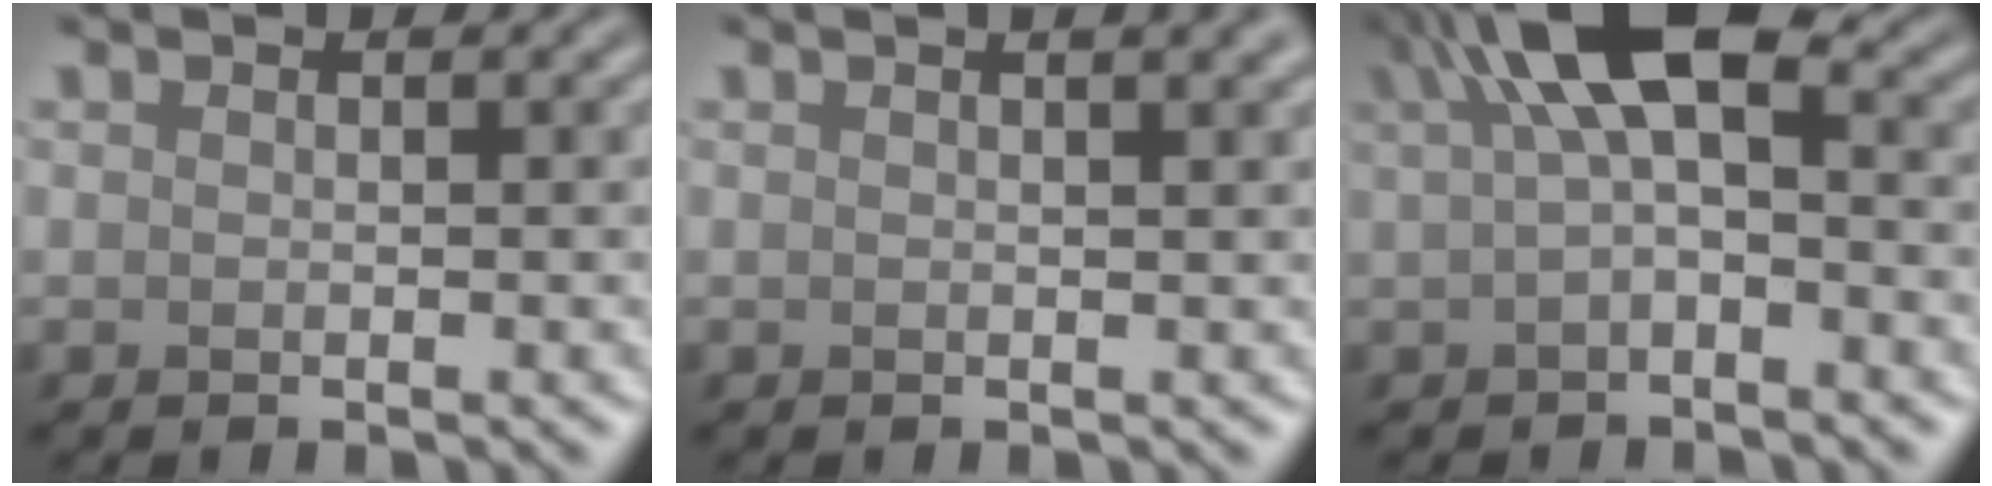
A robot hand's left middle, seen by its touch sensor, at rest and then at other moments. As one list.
[{"total": 3.6, "force": [1.9, 1.5, 2.7], "torque": [-0.008, 0.012, -0.001]}, {"total": 6.8, "force": [1.9, 2.6, 6.0], "torque": [-0.103, 0.019, 0.021]}]